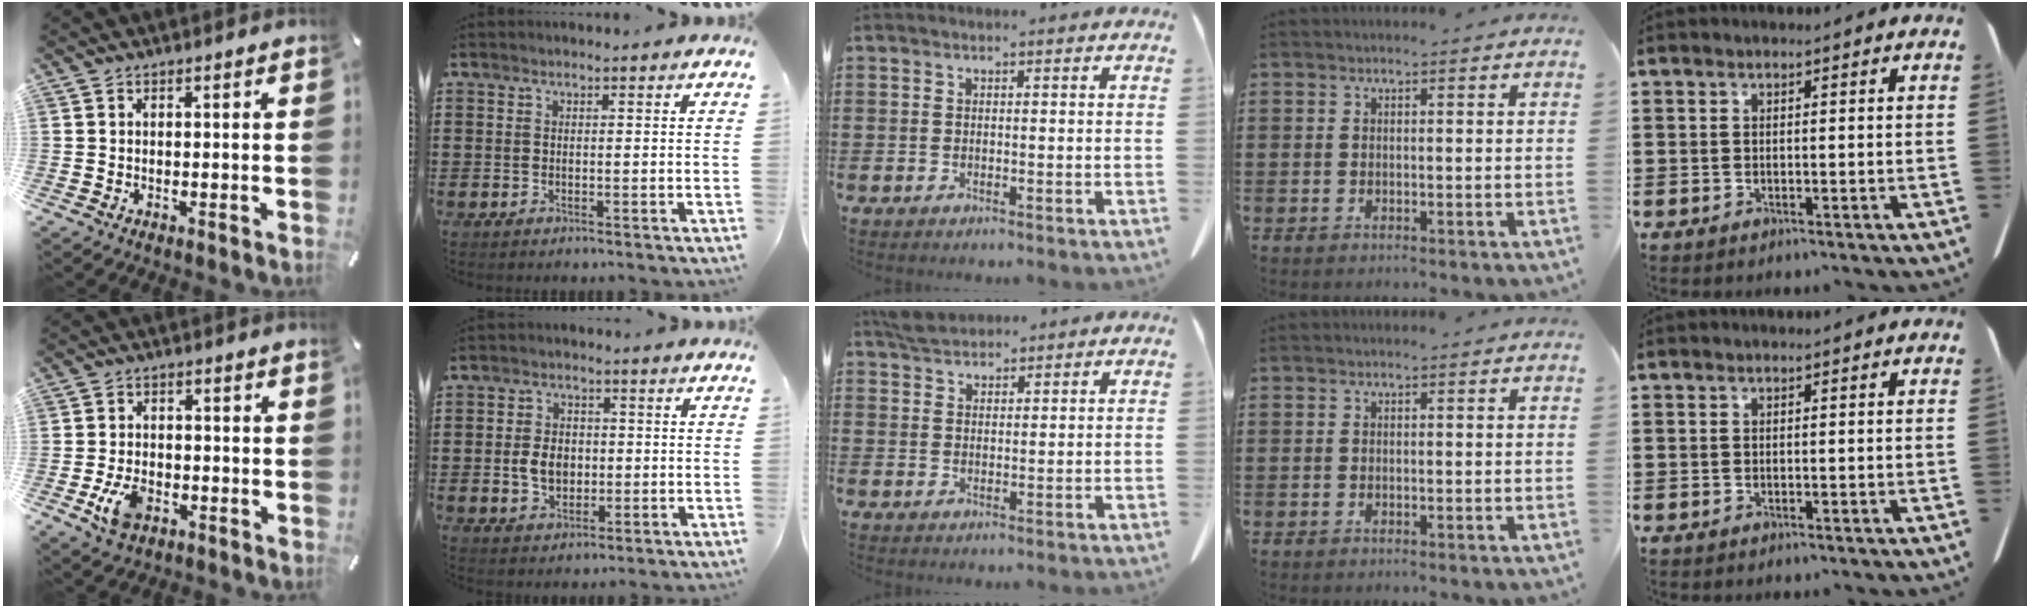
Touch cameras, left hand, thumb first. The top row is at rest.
{"thumb": {"total": 6.9, "force": [-2.6, 4.5, 4.5], "torque": [-0.094, 0.004, -0.051]}, "index": {"total": 5.0, "force": [-0.5, 3.7, 3.4], "torque": [-0.069, 0.004, -0.014]}, "middle": {"total": 3.1, "force": [2.9, 0.8, 0.7], "torque": [-0.021, -0.001, 0.056]}}